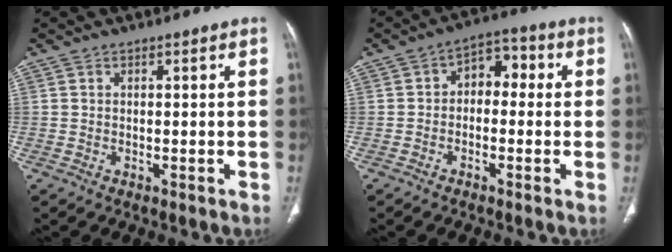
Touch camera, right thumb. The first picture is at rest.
{"total": 6.3, "force": [-0.2, 4.3, 4.6], "torque": [-0.042, 0.032, -0.017]}